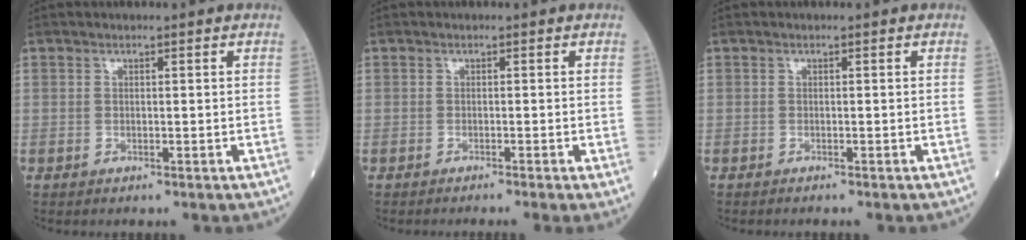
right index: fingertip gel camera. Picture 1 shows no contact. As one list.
[{"total": 2.3, "force": [-1.7, -0.6, 1.3], "torque": [-0.010, 0.002, -0.024]}, {"total": 1.0, "force": [-0.9, 0.0, 0.5], "torque": [-0.007, 0.000, -0.008]}]